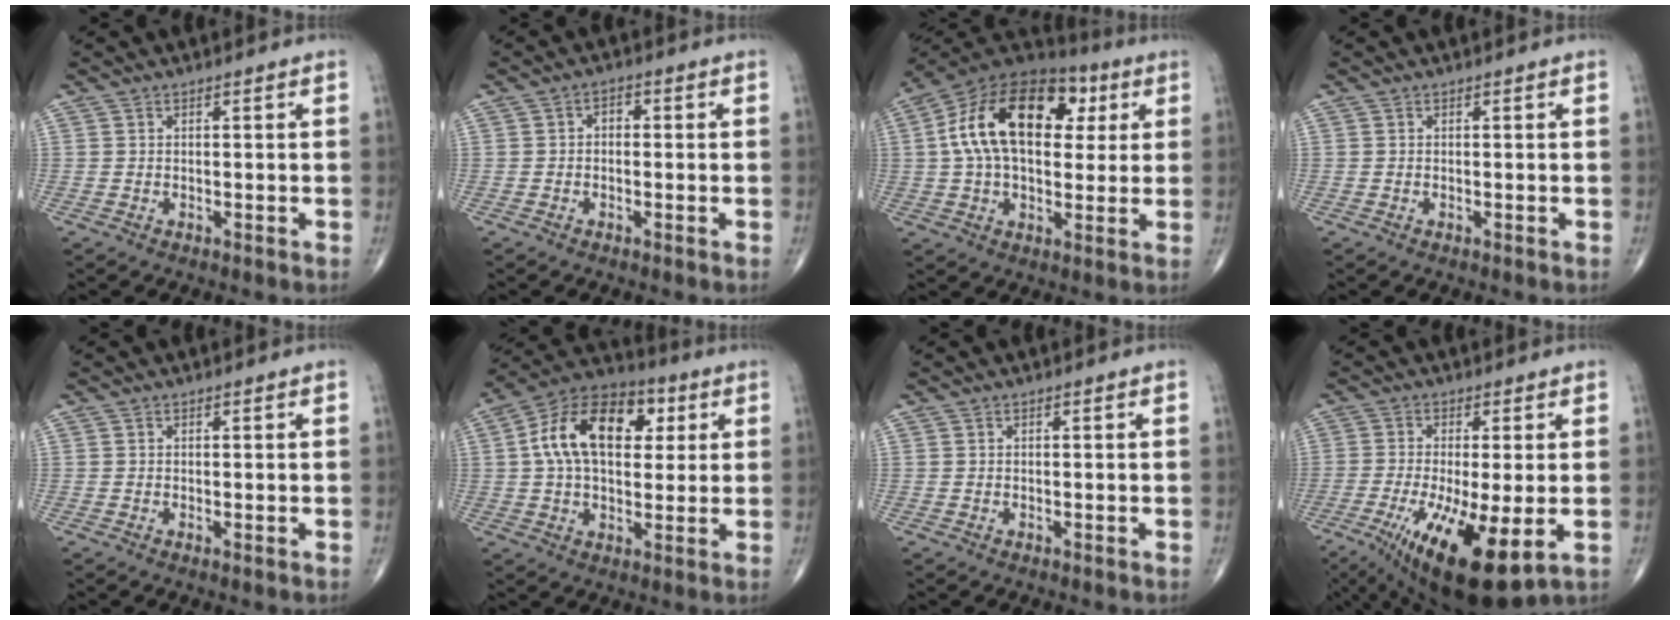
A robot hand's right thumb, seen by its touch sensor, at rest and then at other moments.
{"total": 2.0, "force": [-0.2, 1.5, 1.4], "torque": [-0.007, 0.011, -0.012]}
{"total": 21.7, "force": [4.6, 13.1, 16.7], "torque": [-0.269, 0.023, 0.065]}
{"total": 0.0}
{"total": 0.0}
{"total": 17.4, "force": [3.9, 10.7, 13.2], "torque": [-0.200, 0.017, 0.055]}
{"total": 0.0}
{"total": 16.3, "force": [-5.4, 4.6, 14.7], "torque": [-0.262, -0.029, -0.078]}